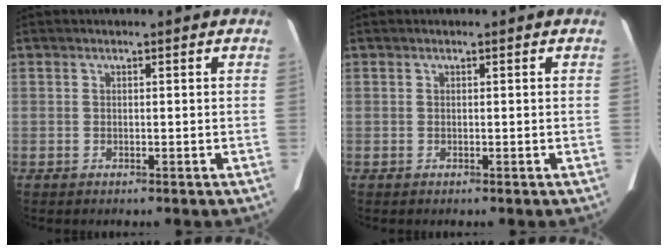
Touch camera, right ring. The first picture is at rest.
{"total": 0.0}